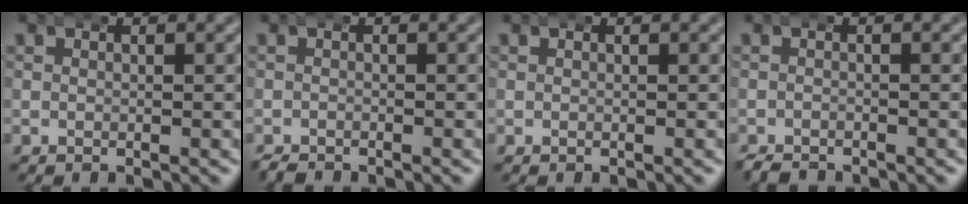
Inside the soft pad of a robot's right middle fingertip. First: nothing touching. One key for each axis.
{"total": 0.9, "fx": -0.9, "fy": 0.2, "fz": -0.1, "tx": -0.003, "ty": -0.009, "tz": -0.015}
{"total": 0.0}
{"total": 1.2, "fx": -1.2, "fy": 0.3, "fz": -0.1, "tx": -0.004, "ty": -0.011, "tz": -0.019}